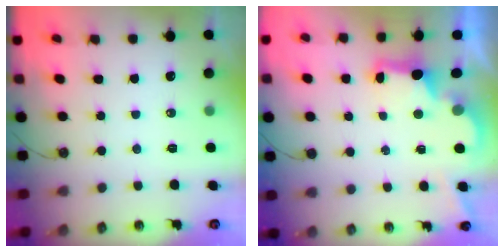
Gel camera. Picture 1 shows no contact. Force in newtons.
{"total": 2.8, "press": 2.7, "slide": 0.9}